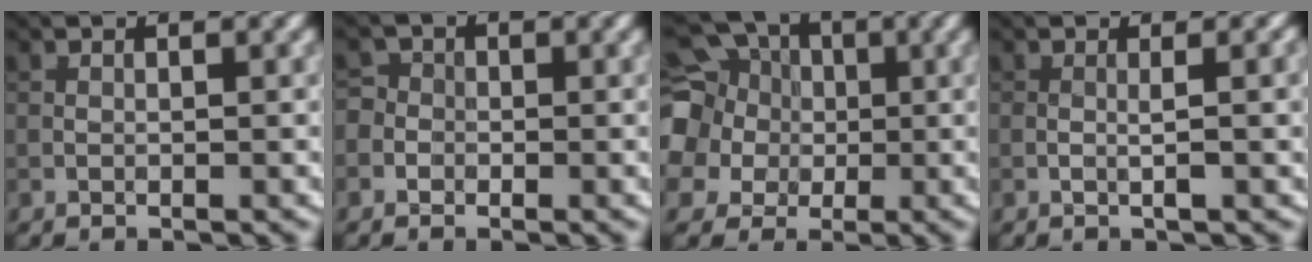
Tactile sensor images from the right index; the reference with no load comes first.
{"total": 3.3, "force": [-1.1, 3.0, 0.7], "torque": [0.010, 0.013, -0.050]}
{"total": 13.5, "force": [2.7, 12.0, 5.7], "torque": [-0.165, 0.020, 0.020]}
{"total": 2.1, "force": [0.3, 0.2, 2.1], "torque": [-0.029, 0.002, 0.003]}